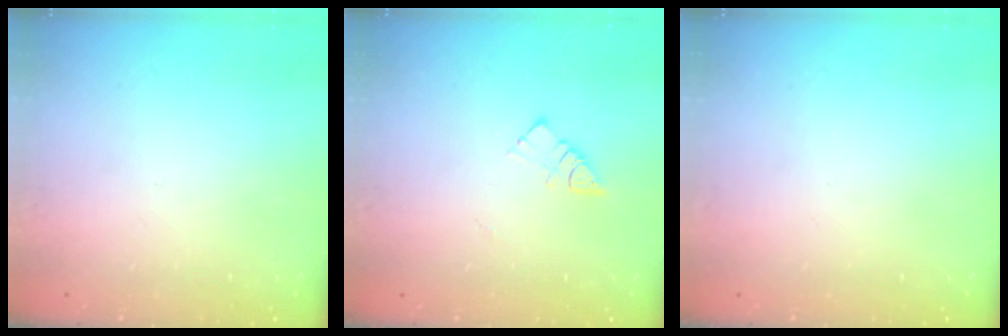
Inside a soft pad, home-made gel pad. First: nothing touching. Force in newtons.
{"total": 5.7, "press": 5.6, "slide": 0.6}
{"total": 0.0}